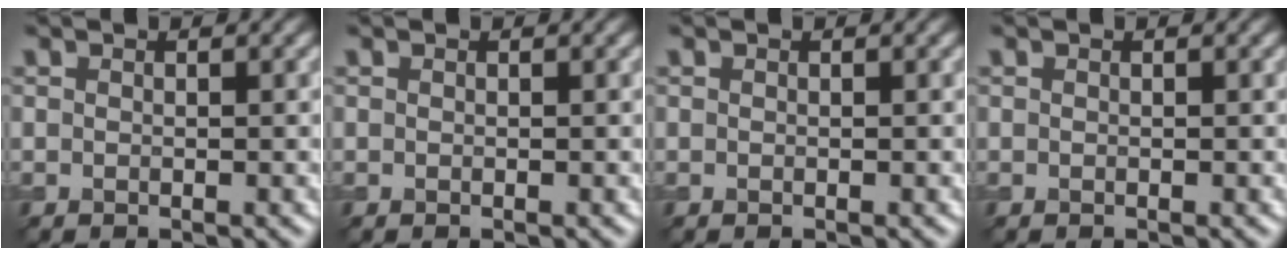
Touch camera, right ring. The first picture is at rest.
{"total": 0.0}
{"total": 0.0}
{"total": 0.0}